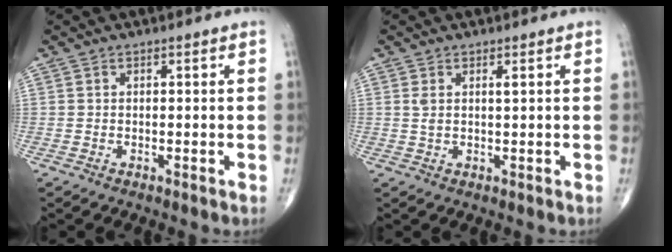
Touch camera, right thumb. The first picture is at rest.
{"total": 1.9, "force": [0.8, 0.5, 1.7], "torque": [-0.035, 0.003, 0.019]}